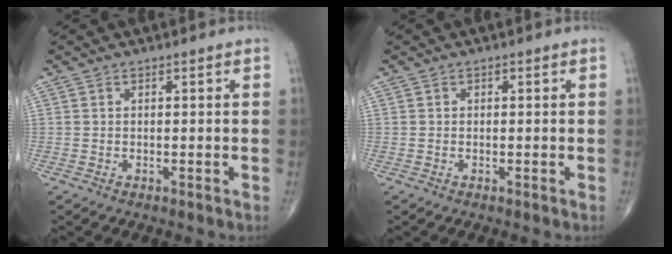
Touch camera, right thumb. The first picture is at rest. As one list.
[{"total": 0.0}]